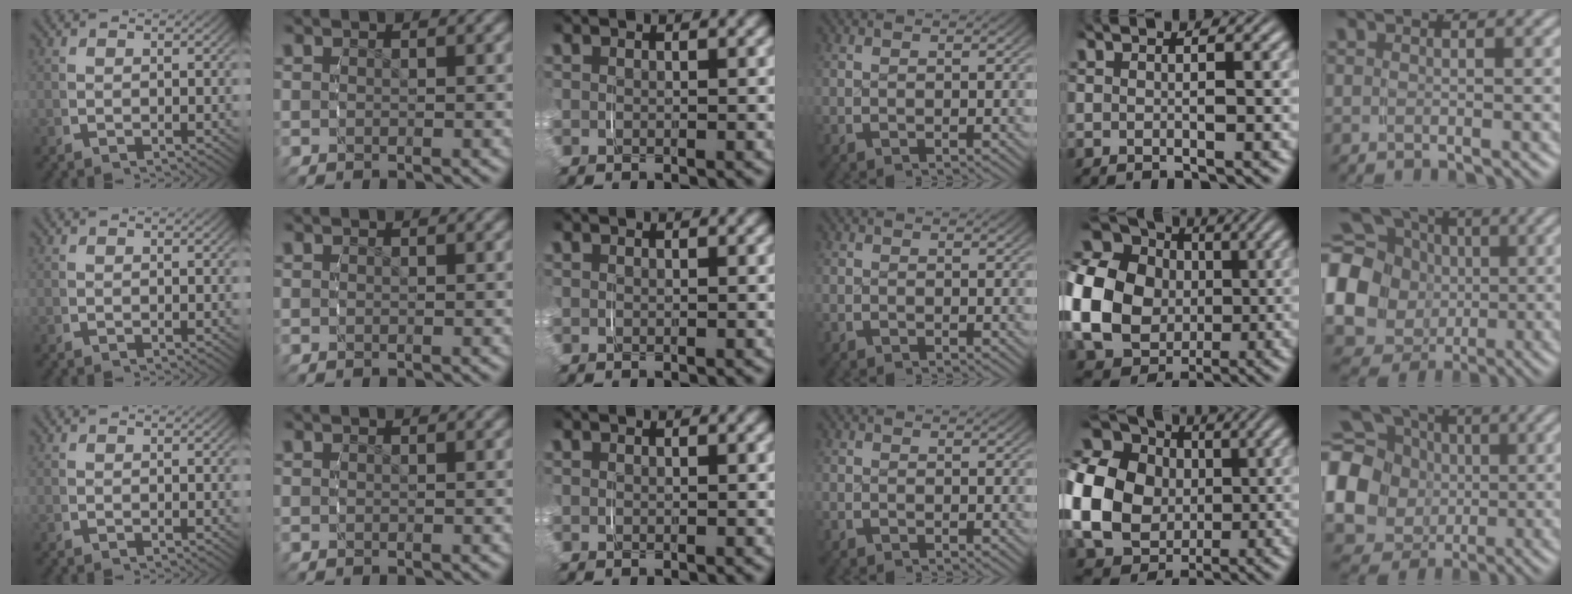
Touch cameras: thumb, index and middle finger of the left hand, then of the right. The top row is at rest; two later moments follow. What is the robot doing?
{"motion": "grasp_and_lifting", "object": "paper towel"}